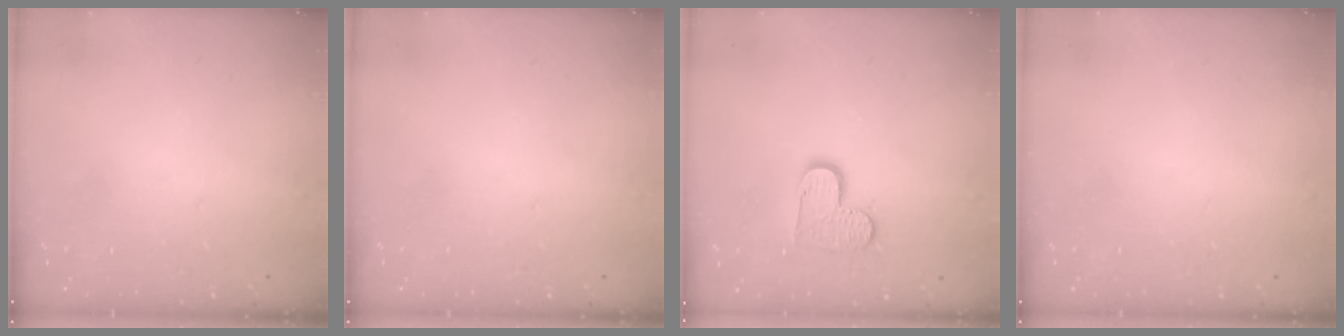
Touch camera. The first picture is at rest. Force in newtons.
{"total": 0.0}
{"total": 8.1, "press": 8.1, "slide": 0.1}
{"total": 0.0}